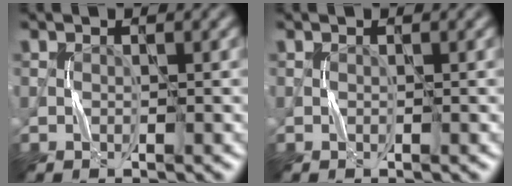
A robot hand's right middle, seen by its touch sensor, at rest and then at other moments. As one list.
[{"total": 0.0}]